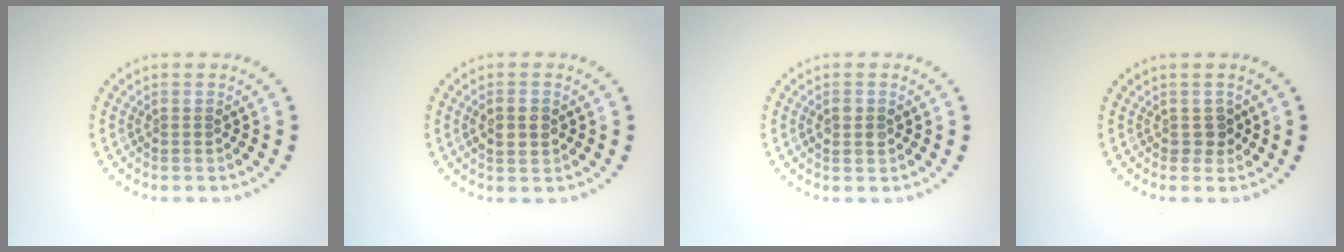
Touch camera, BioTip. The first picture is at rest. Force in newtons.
{"total": 2.1, "press": 2.1, "slide": 0.2}
{"total": 1.3, "press": 1.3, "slide": 0.1}
{"total": 1.3, "press": 1.1, "slide": 0.7}